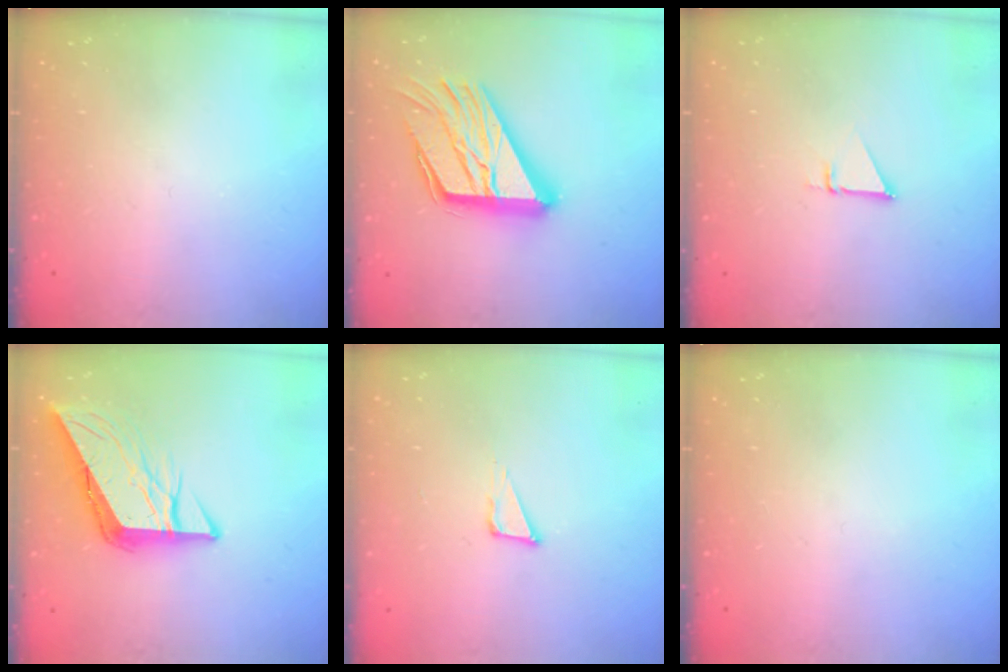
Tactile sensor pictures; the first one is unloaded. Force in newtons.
{"total": 23.5, "press": 23.3, "slide": 2.3}
{"total": 1.4, "press": 1.4, "slide": 0.0}
{"total": 9.3, "press": 9.2, "slide": 1.2}
{"total": 4.0, "press": 3.9, "slide": 0.8}
{"total": 0.0}